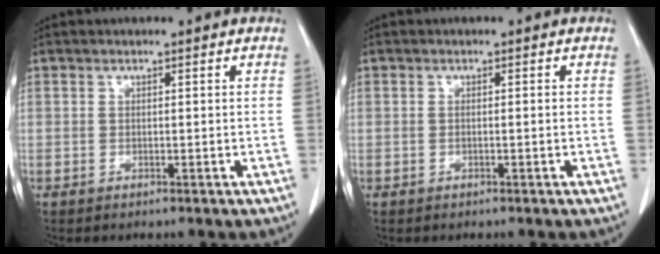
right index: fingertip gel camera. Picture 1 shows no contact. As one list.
[{"total": 0.6, "force": [-0.1, 0.1, 0.6], "torque": [-0.016, 0.000, 0.001]}]